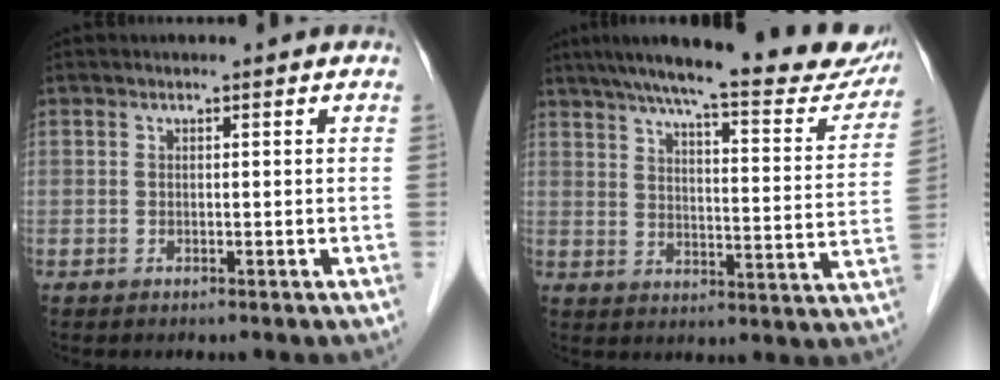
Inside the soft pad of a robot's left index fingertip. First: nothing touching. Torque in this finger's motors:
{"motor_torque": [1.07, -1.07, 0.62, 0.10]}